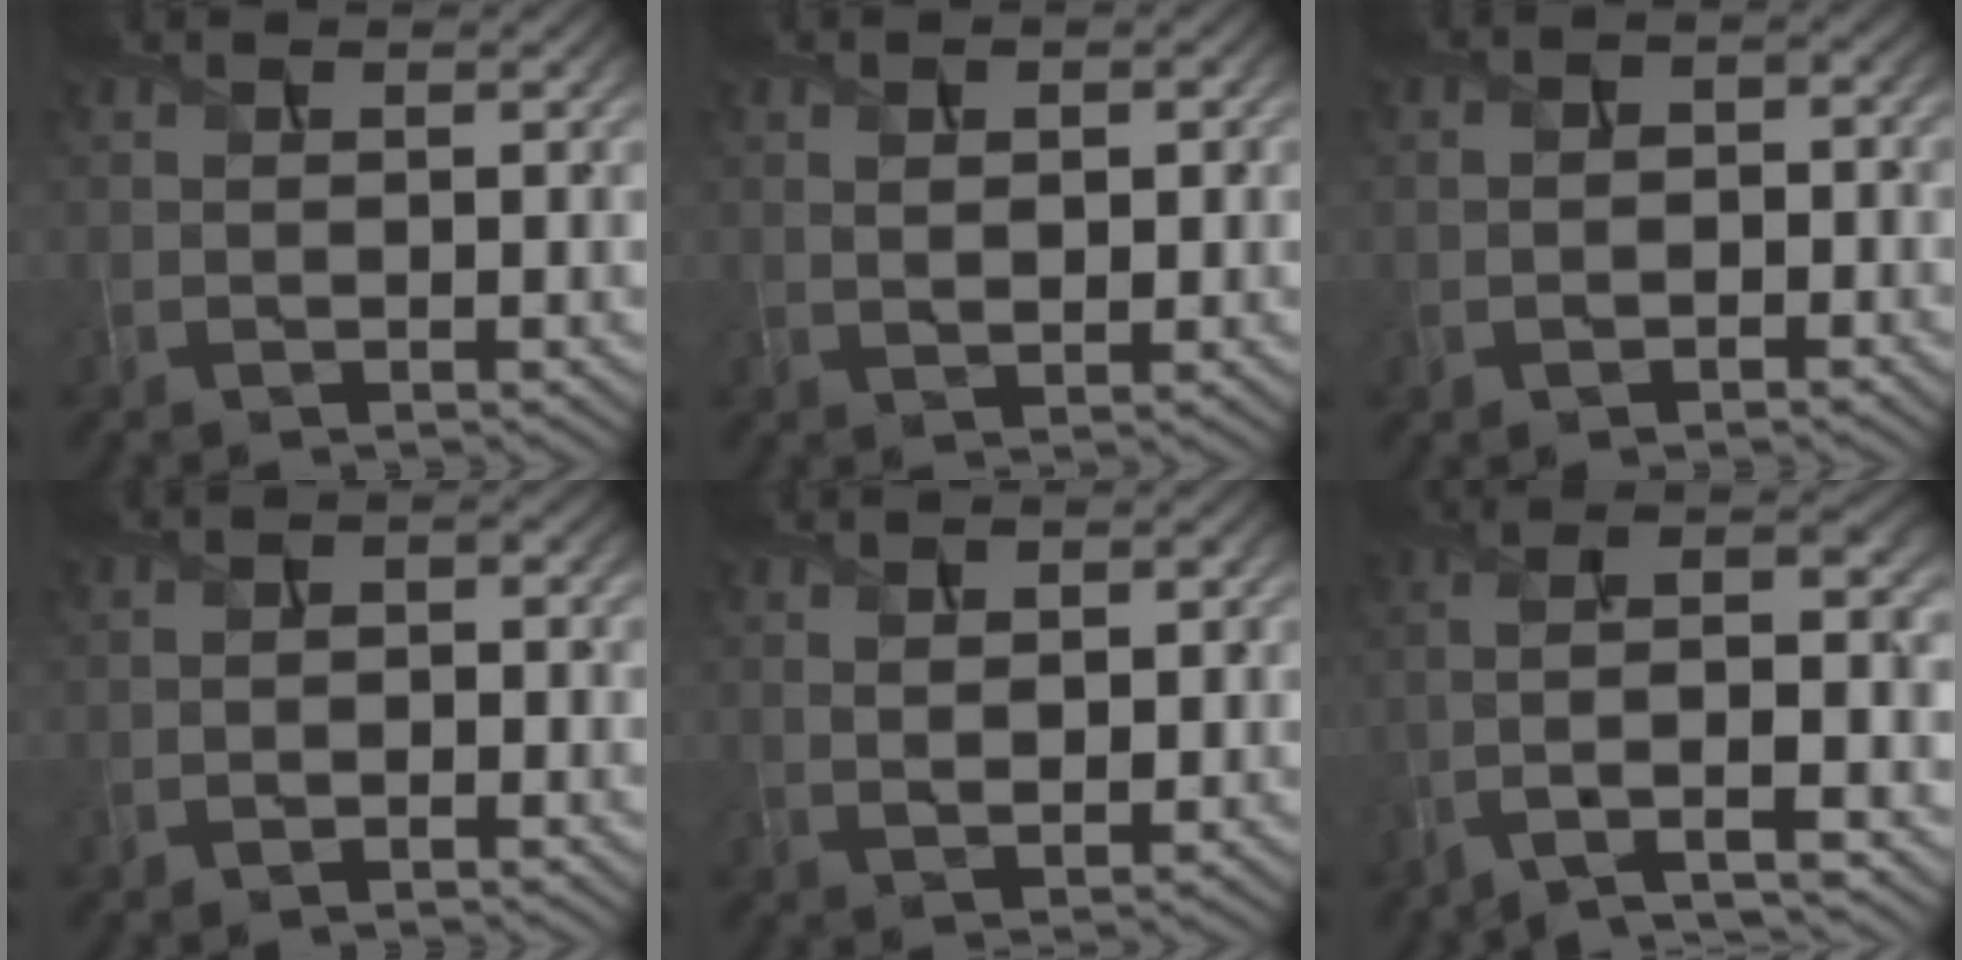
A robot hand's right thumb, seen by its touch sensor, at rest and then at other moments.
{"total": 2.5, "force": [0.6, 1.5, 1.9], "torque": [-0.024, -0.010, 0.012]}
{"total": 3.0, "force": [-1.0, 2.1, 1.9], "torque": [-0.021, 0.001, -0.023]}
{"total": 2.4, "force": [-1.4, 1.2, 1.5], "torque": [-0.014, 0.003, -0.030]}
{"total": 3.5, "force": [0.7, 2.0, 2.8], "torque": [-0.039, -0.006, 0.010]}
{"total": 13.3, "force": [-5.9, 4.9, 10.8], "torque": [-0.228, 0.002, -0.096]}